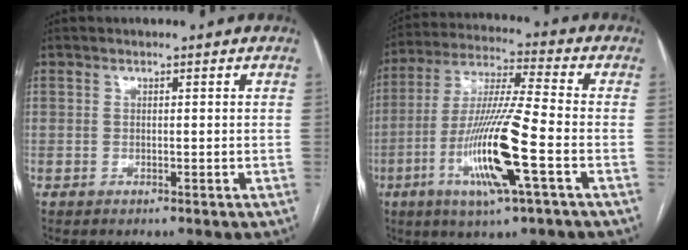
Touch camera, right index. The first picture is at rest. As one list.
[{"total": 15.4, "force": [-5.1, 0.3, 14.5], "torque": [-0.293, -0.015, -0.099]}]